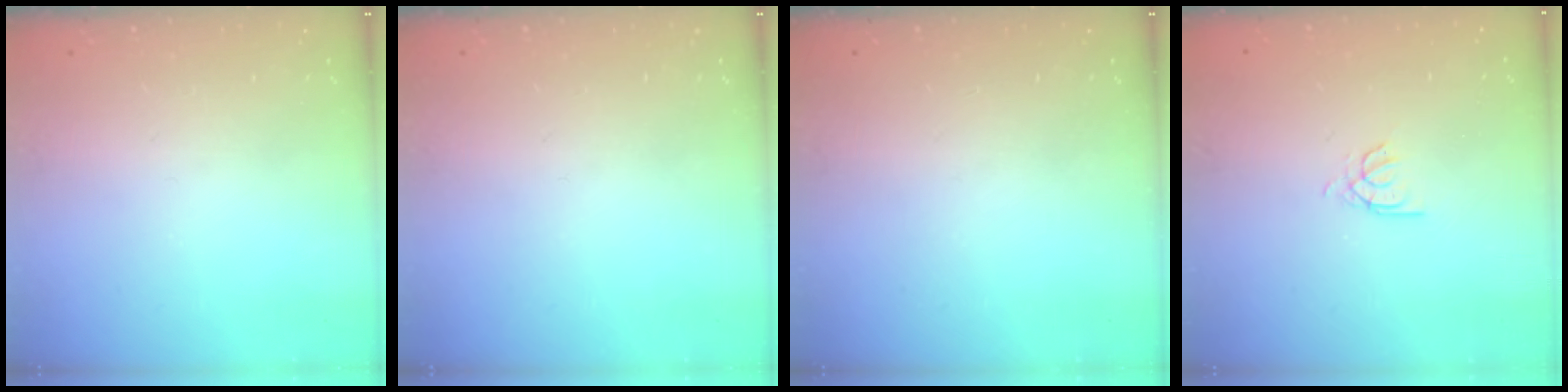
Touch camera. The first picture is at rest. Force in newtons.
{"total": 0.0}
{"total": 0.0}
{"total": 2.6, "press": 2.6, "slide": 0.2}